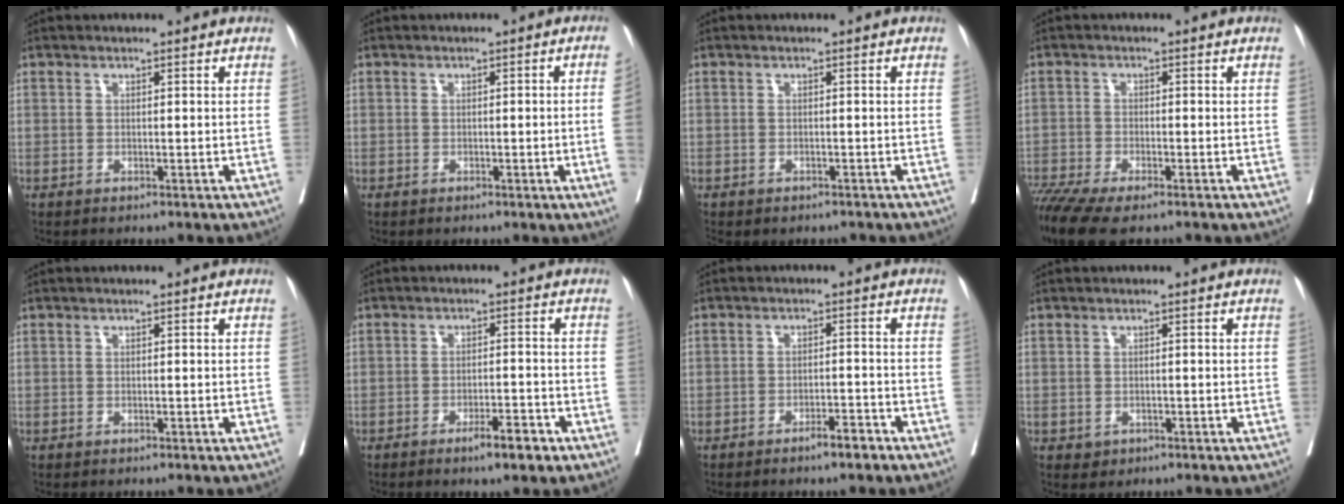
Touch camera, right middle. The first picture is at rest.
{"total": 3.5, "force": [-0.7, -0.6, 3.4], "torque": [-0.047, 0.002, -0.006]}
{"total": 3.8, "force": [-3.2, 1.7, 1.1], "torque": [-0.011, 0.002, -0.037]}
{"total": 8.8, "force": [-6.8, 1.6, 5.3], "torque": [-0.099, -0.014, -0.116]}
{"total": 0.0}
{"total": 4.3, "force": [-2.7, 0.5, 3.3], "torque": [-0.053, -0.004, -0.039]}
{"total": 2.9, "force": [-2.2, 0.3, 1.9], "torque": [-0.031, -0.001, -0.033]}
{"total": 1.0, "force": [-0.3, 0.9, 0.3], "torque": [-0.008, 0.001, 0.002]}